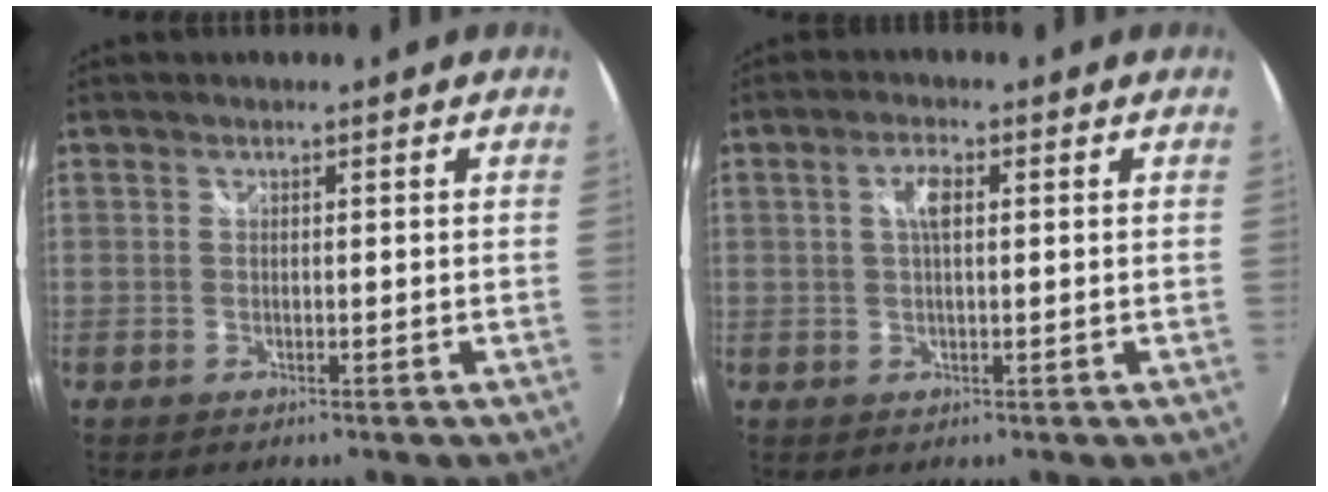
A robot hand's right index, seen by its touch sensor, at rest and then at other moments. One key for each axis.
{"total": 3.3, "fx": 0.8, "fy": 1.2, "fz": 3.0, "tx": -0.056, "ty": 0.006, "tz": 0.012}